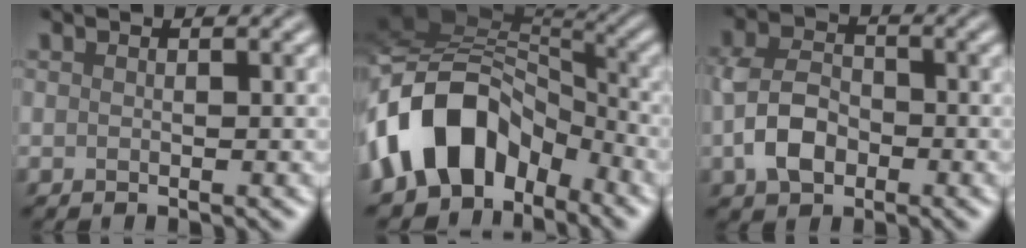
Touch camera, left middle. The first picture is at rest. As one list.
[{"total": 11.8, "force": [-4.2, 8.0, 7.5], "torque": [-0.139, 0.023, -0.089]}, {"total": 4.7, "force": [-1.3, 3.4, 3.0], "torque": [-0.067, 0.003, -0.027]}]